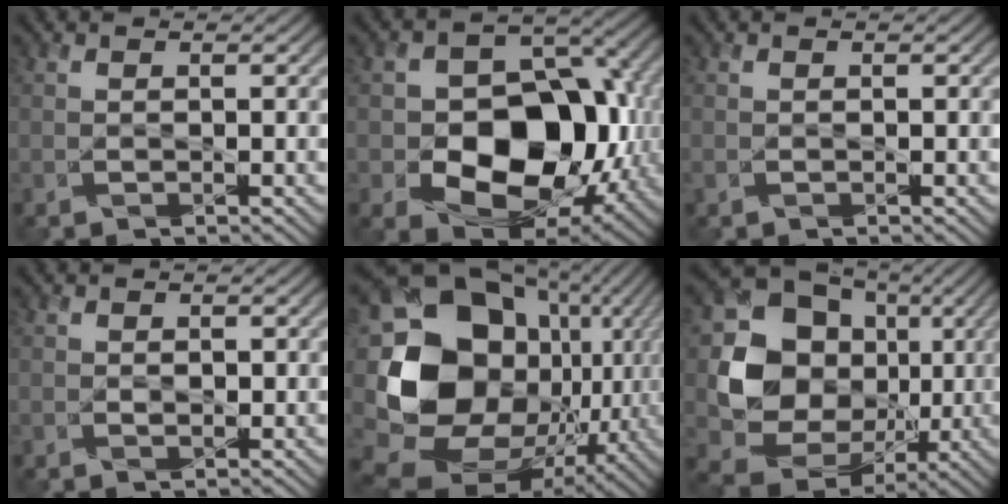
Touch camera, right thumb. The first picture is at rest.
{"total": 15.7, "force": [-3.3, 11.1, 10.5], "torque": [-0.142, -0.012, -0.059]}
{"total": 0.0}
{"total": 0.9, "force": [0.0, 0.7, 0.6], "torque": [-0.010, -0.005, -0.001]}
{"total": 21.5, "force": [-0.3, 16.8, 13.4], "torque": [-0.326, -0.035, 0.028]}
{"total": 16.5, "force": [1.5, 14.5, 7.9], "torque": [-0.174, -0.026, 0.035]}